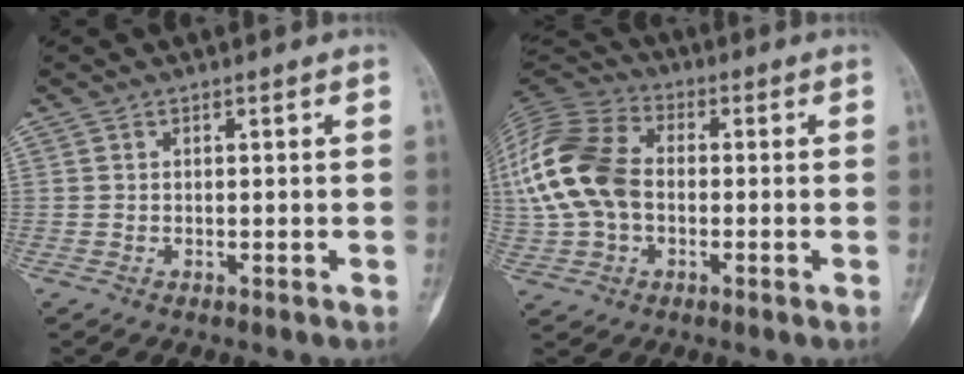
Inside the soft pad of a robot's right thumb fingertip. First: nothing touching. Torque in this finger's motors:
{"motor_torque": [1.12, 2.13, 1.79, -0.39, 0.18]}